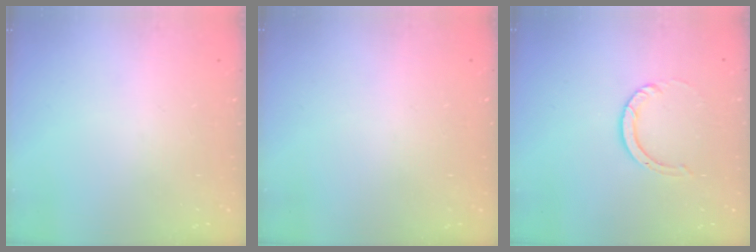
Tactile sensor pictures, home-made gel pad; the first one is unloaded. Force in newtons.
{"total": 2.4, "press": 2.4, "slide": 0.2}
{"total": 4.0, "press": 4.0, "slide": 0.3}